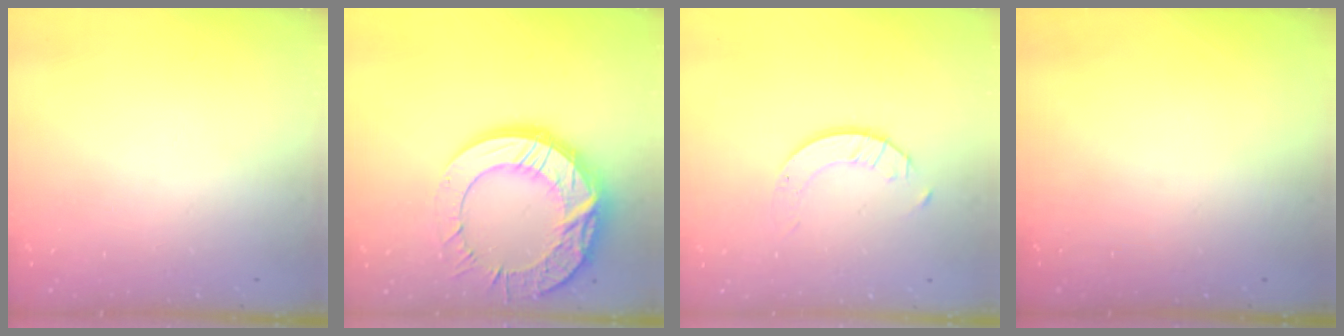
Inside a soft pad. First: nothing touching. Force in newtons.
{"total": 22.7, "press": 22.7, "slide": 1.8}
{"total": 2.0, "press": 2.0, "slide": 0.2}
{"total": 0.0}